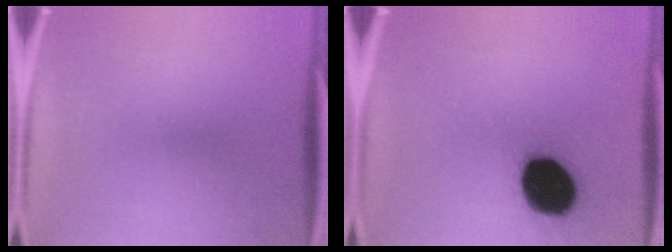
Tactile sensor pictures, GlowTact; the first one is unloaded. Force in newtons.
{"total": 18.6}